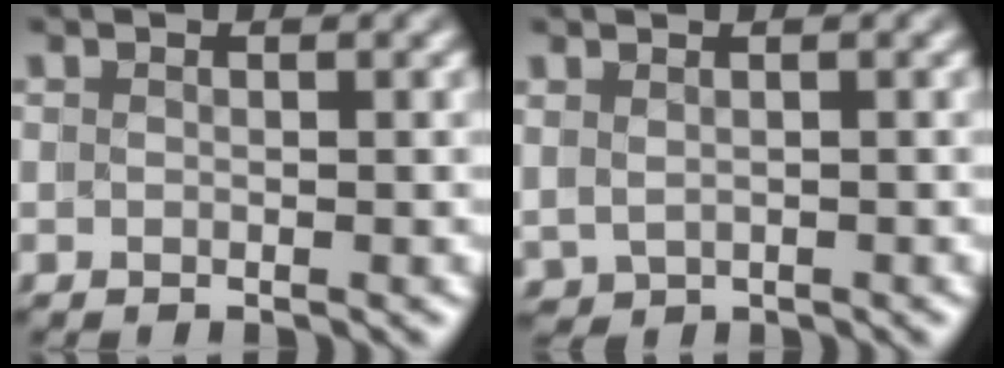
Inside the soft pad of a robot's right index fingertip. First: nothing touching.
{"total": 0.6, "force": [0.0, 0.5, 0.3], "torque": [0.001, -0.012, 0.016]}